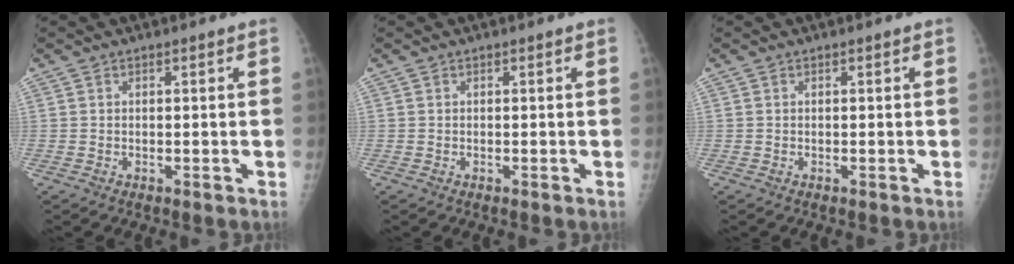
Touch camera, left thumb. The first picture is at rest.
{"total": 0.0}
{"total": 0.0}